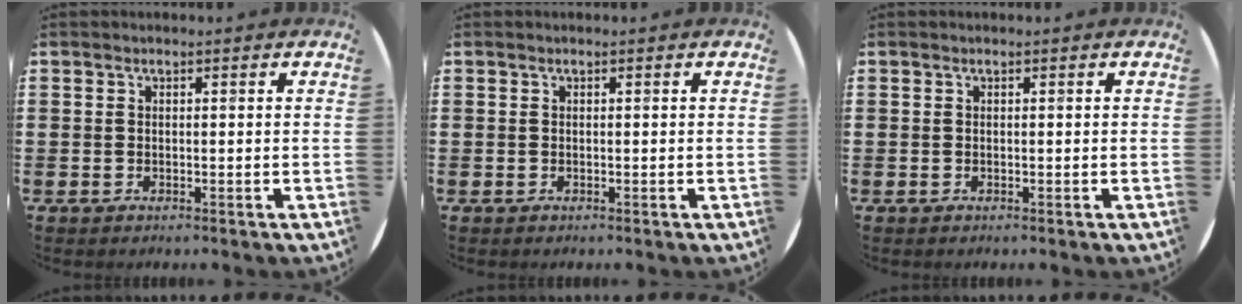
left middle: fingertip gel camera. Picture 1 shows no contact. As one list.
[{"total": 0.0}, {"total": 0.0}]